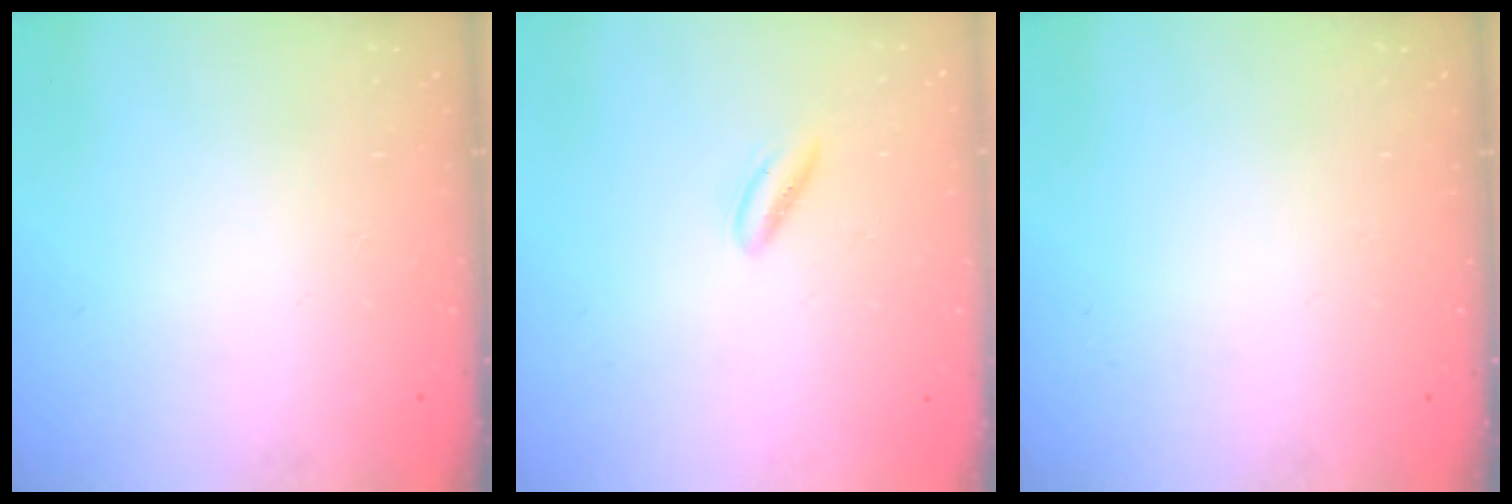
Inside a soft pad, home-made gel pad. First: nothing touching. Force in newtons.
{"total": 2.6, "press": 2.3, "slide": 1.3}
{"total": 0.0}